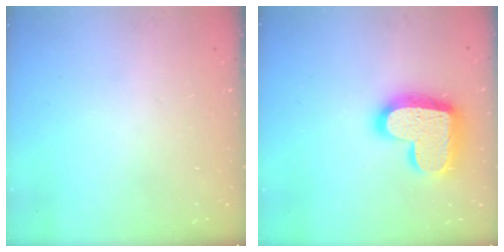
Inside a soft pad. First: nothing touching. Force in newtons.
{"total": 19.5, "press": 19.5, "slide": 1.4}